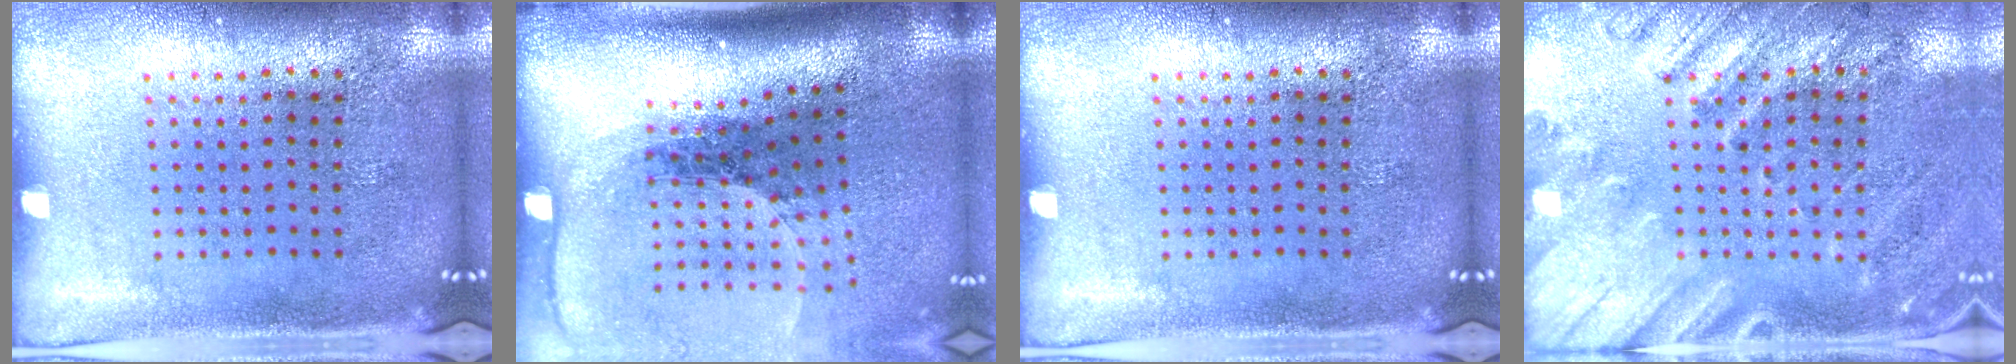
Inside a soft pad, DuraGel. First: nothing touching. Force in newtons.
{"total": 2.4, "press": 1.7, "slide": 1.7}
{"total": 0.0}
{"total": 2.5, "press": 2.0, "slide": 1.6}